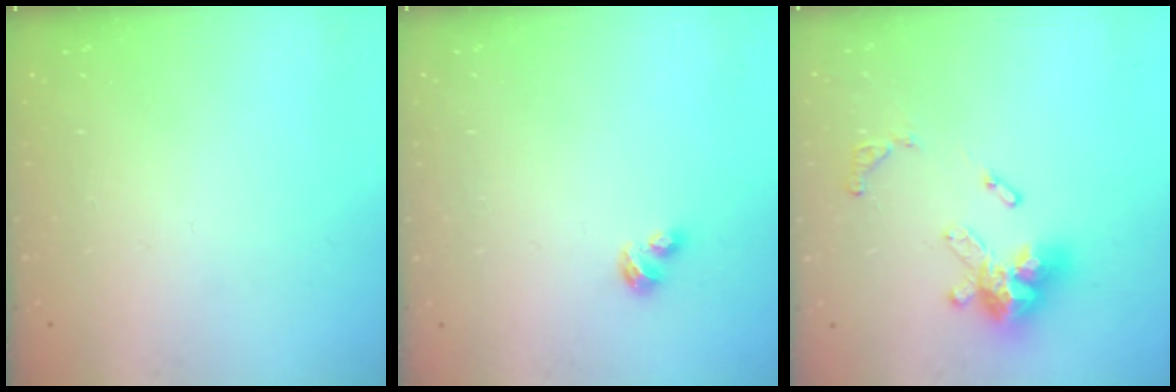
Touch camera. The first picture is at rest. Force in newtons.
{"total": 3.1, "press": 3.0, "slide": 0.5}
{"total": 15.2, "press": 15.1, "slide": 1.7}